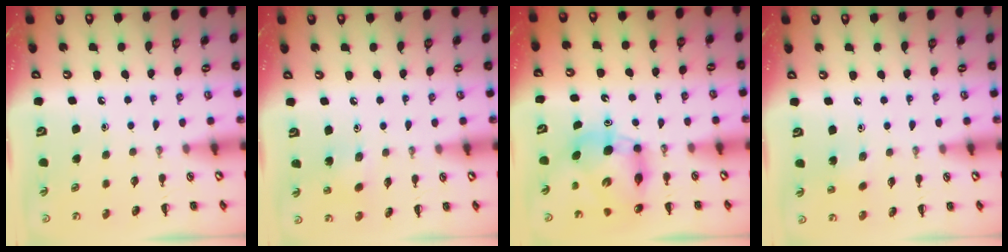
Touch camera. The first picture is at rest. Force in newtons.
{"total": 3.4, "press": 3.3, "slide": 0.9}
{"total": 8.6, "press": 8.2, "slide": 2.4}
{"total": 3.9, "press": 3.7, "slide": 1.3}